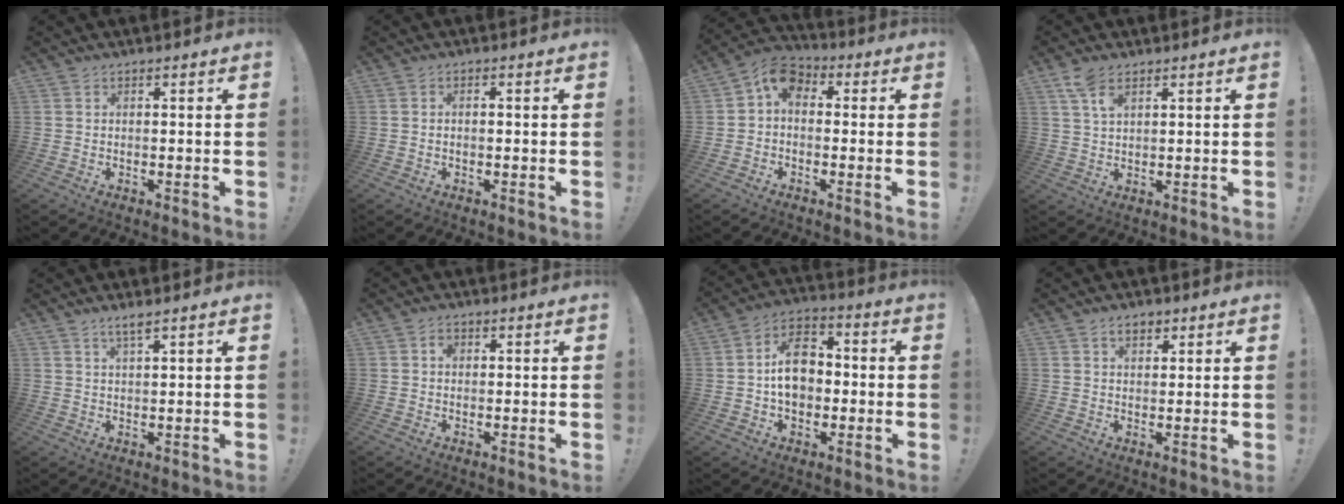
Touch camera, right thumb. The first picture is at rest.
{"total": 1.0, "force": [-0.6, 0.4, 0.7], "torque": [-0.014, 0.002, -0.010]}
{"total": 7.1, "force": [0.7, 5.1, 4.9], "torque": [-0.089, 0.016, 0.020]}
{"total": 5.4, "force": [3.3, 2.2, 3.7], "torque": [-0.065, -0.012, 0.060]}
{"total": 3.0, "force": [2.1, 0.2, 2.1], "torque": [-0.043, -0.004, 0.037]}
{"total": 1.6, "force": [0.1, 1.3, 0.8], "torque": [-0.006, 0.003, -0.002]}
{"total": 12.1, "force": [-0.3, 9.1, 8.0], "torque": [-0.118, 0.012, -0.004]}
{"total": 3.6, "force": [2.0, 2.2, 2.0], "torque": [-0.031, -0.001, 0.035]}